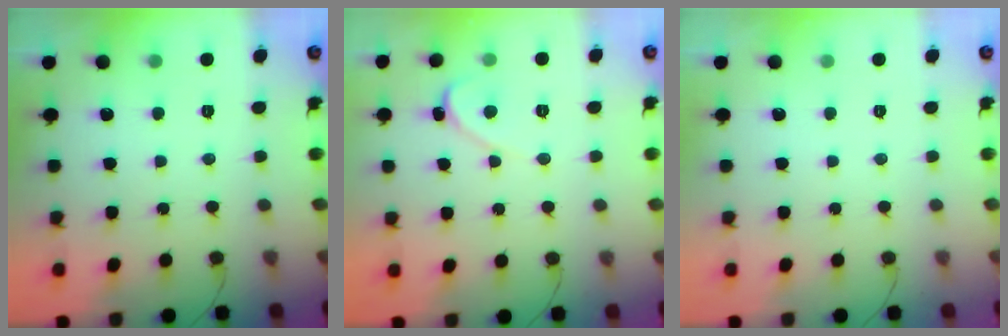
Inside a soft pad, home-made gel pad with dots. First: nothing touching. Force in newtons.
{"total": 2.4, "press": 2.4, "slide": 0.2}
{"total": 0.0}